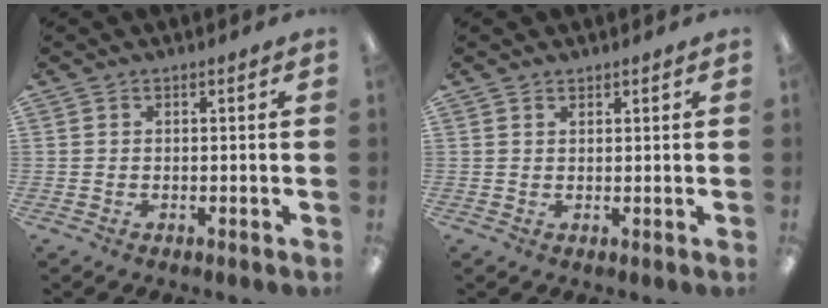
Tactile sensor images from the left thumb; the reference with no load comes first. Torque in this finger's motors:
{"motor_torque": [-0.07, -0.19, -0.13, -0.11, -0.03]}